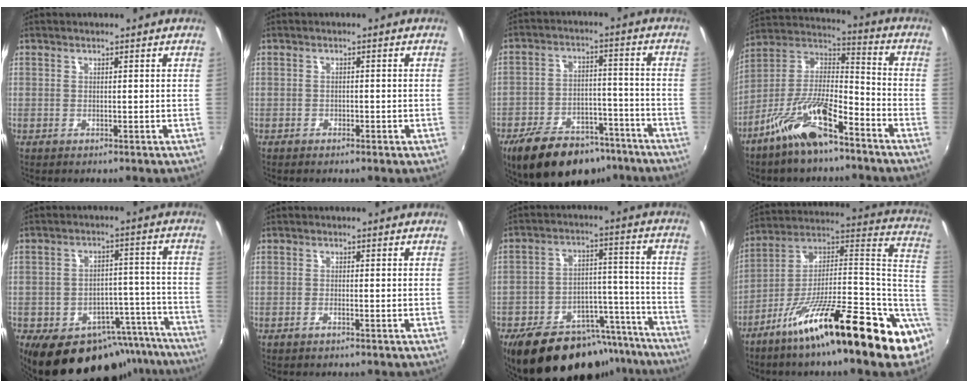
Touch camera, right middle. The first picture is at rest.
{"total": 1.5, "force": [-1.1, 0.7, 0.8], "torque": [-0.016, -0.002, -0.018]}
{"total": 18.0, "force": [-13.2, 8.6, 8.7], "torque": [-0.177, 0.002, -0.186]}
{"total": 14.3, "force": [-9.2, 4.3, 10.1], "torque": [-0.198, 0.009, -0.173]}
{"total": 20.7, "force": [-15.8, 10.4, 8.6], "torque": [-0.140, 0.034, -0.185]}
{"total": 1.1, "force": [-0.8, -0.1, 0.8], "torque": [-0.017, -0.001, -0.016]}
{"total": 22.8, "force": [-18.3, 9.6, 9.6], "torque": [-0.170, 0.037, -0.234]}
{"total": 22.3, "force": [-9.7, 4.1, 19.6], "torque": [-0.267, 0.007, -0.175]}